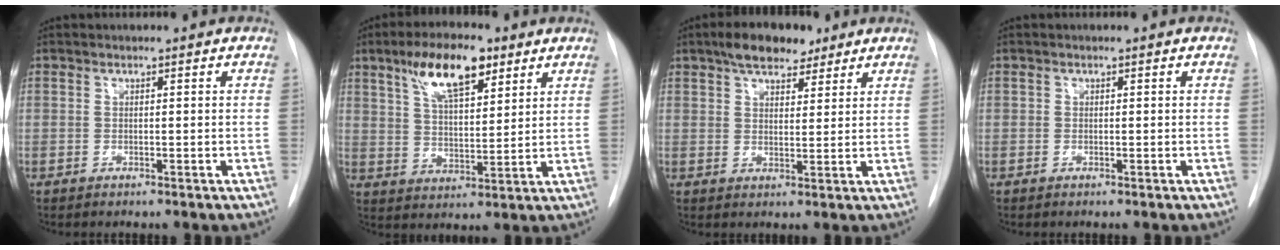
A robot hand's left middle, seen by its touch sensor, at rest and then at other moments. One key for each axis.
{"total": 10.7, "fx": 6.3, "fy": 3.4, "fz": 8.0, "tx": -0.146, "ty": 0.012, "tz": 0.113}
{"total": 7.7, "fx": 5.5, "fy": 3.3, "fz": 4.2, "tx": -0.068, "ty": 0.014, "tz": 0.090}
{"total": 0.0}